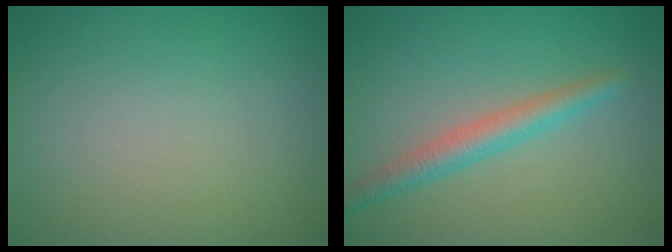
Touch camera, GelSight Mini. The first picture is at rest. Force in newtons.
{"total": 2.8, "press": 2.8, "slide": 0.0}